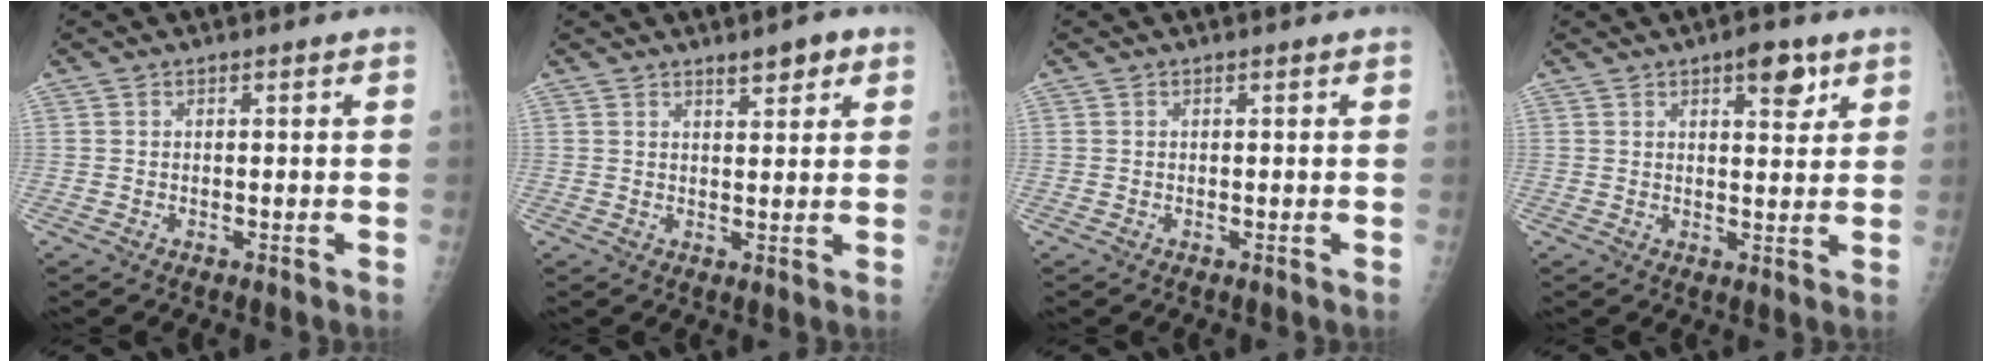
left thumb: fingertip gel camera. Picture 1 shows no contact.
{"total": 3.6, "force": [2.4, 1.2, 2.4], "torque": [-0.023, -0.014, 0.033]}
{"total": 0.0}
{"total": 5.7, "force": [3.2, 2.4, 4.1], "torque": [-0.038, -0.015, 0.042]}